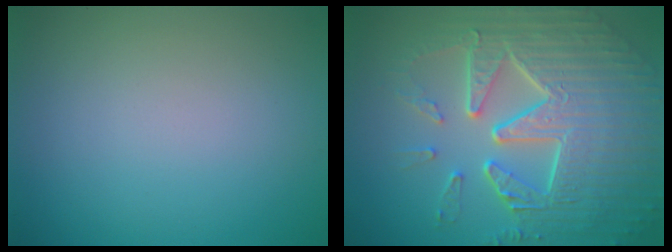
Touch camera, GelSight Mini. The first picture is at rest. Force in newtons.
{"total": 9.4, "press": 6.3, "slide": 6.9}